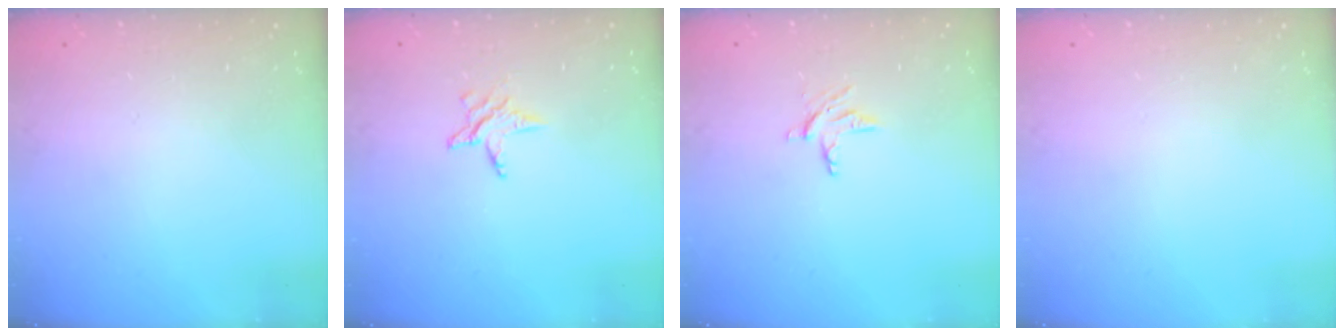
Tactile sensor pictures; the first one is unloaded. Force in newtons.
{"total": 4.0, "press": 3.9, "slide": 0.4}
{"total": 3.6, "press": 3.6, "slide": 0.4}
{"total": 0.0}